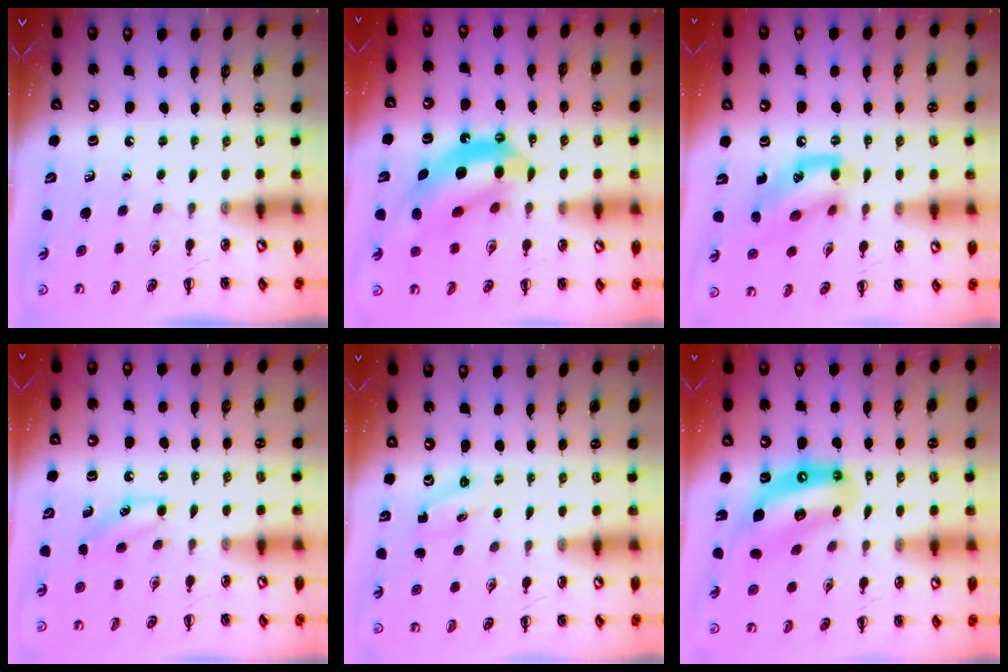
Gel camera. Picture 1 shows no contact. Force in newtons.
{"total": 12.4, "press": 12.0, "slide": 3.2}
{"total": 13.0, "press": 12.9, "slide": 1.0}
{"total": 7.5, "press": 7.2, "slide": 2.0}
{"total": 1.9, "press": 1.8, "slide": 0.6}
{"total": 12.4, "press": 12.0, "slide": 3.3}